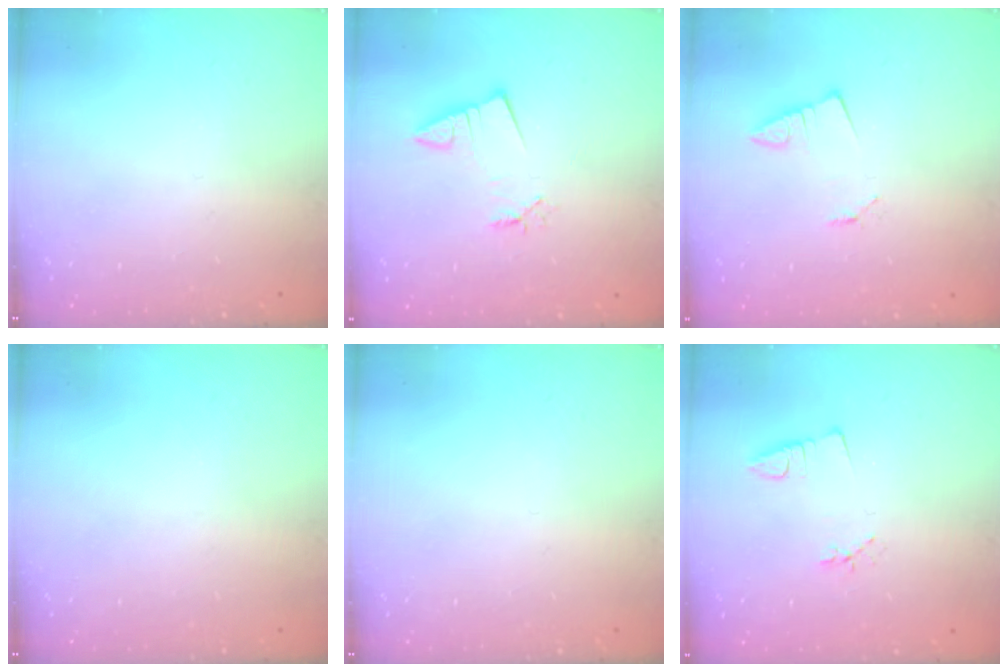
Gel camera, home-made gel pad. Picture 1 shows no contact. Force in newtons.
{"total": 2.4, "press": 2.4, "slide": 0.3}
{"total": 1.3, "press": 1.2, "slide": 0.1}
{"total": 0.0}
{"total": 0.0}
{"total": 2.2, "press": 1.7, "slide": 1.4}